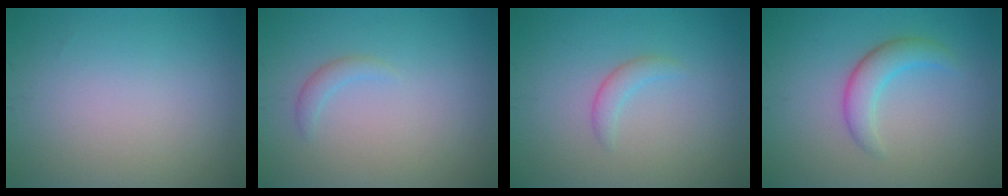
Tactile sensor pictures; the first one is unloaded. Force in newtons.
{"total": 1.1, "press": 1.1, "slide": 0.1}
{"total": 1.4, "press": 1.4, "slide": 0.2}
{"total": 2.9, "press": 2.9, "slide": 0.2}